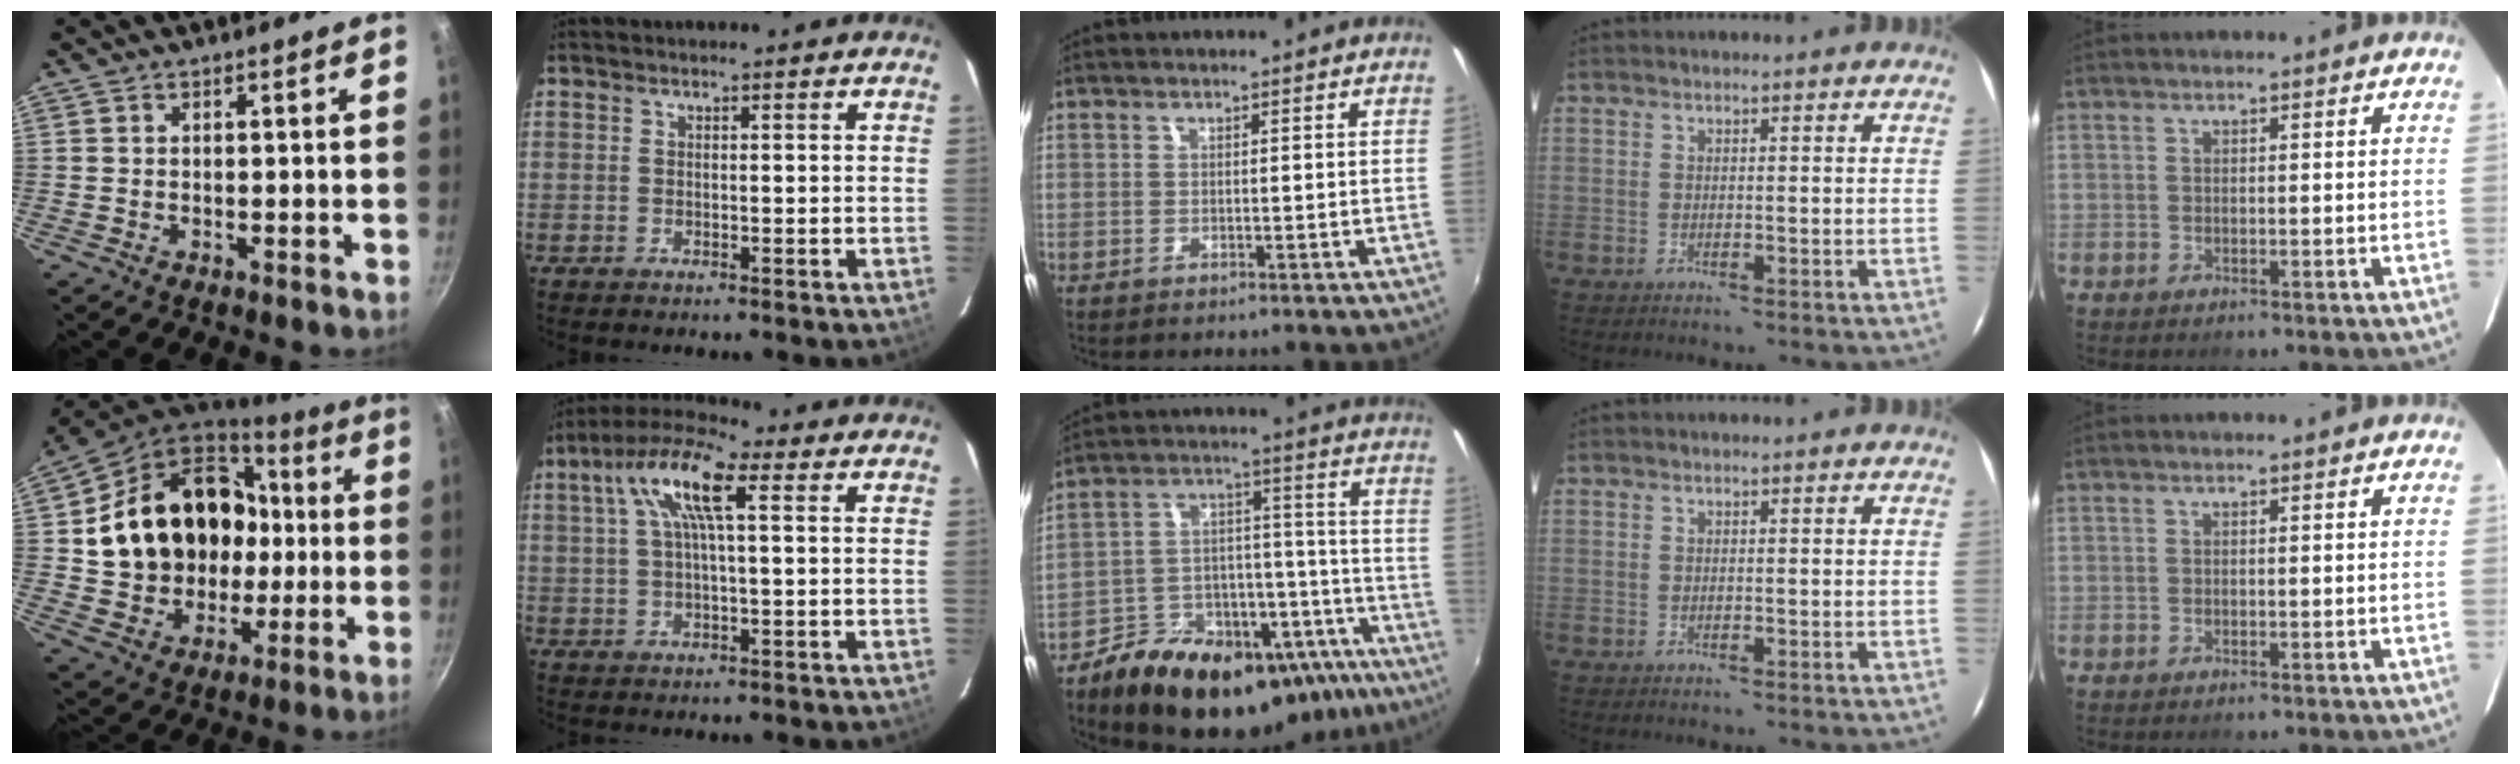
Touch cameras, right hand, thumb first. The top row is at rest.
{"thumb": {"total": 24.5, "force": [1.7, 19.5, 14.6], "torque": [-0.234, 0.043, 0.046]}, "index": {"total": 10.4, "force": [3.2, 2.7, 9.5], "torque": [-0.184, 0.029, 0.054]}, "middle": {"total": 26.8, "force": [-18.8, 12.8, 14.1], "torque": [-0.225, 0.031, -0.246]}}